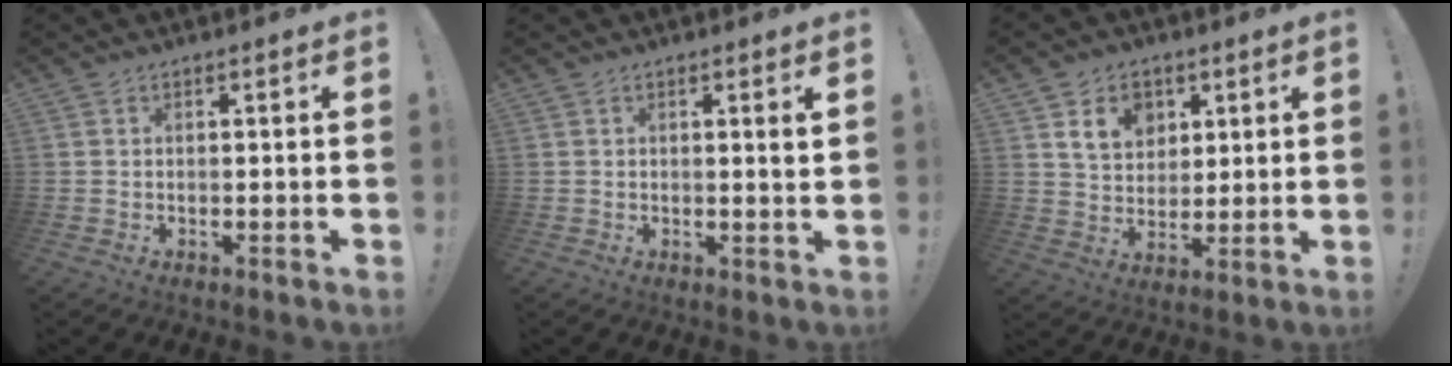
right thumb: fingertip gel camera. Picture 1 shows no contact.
{"total": 1.9, "force": [1.0, -0.5, 1.6], "torque": [-0.018, -0.009, 0.013]}
{"total": 10.8, "force": [5.3, 8.3, 4.6], "torque": [-0.075, -0.016, 0.103]}